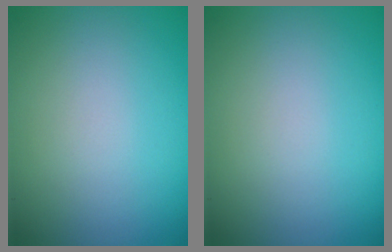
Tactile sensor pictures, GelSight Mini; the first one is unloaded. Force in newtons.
{"total": 0.0}